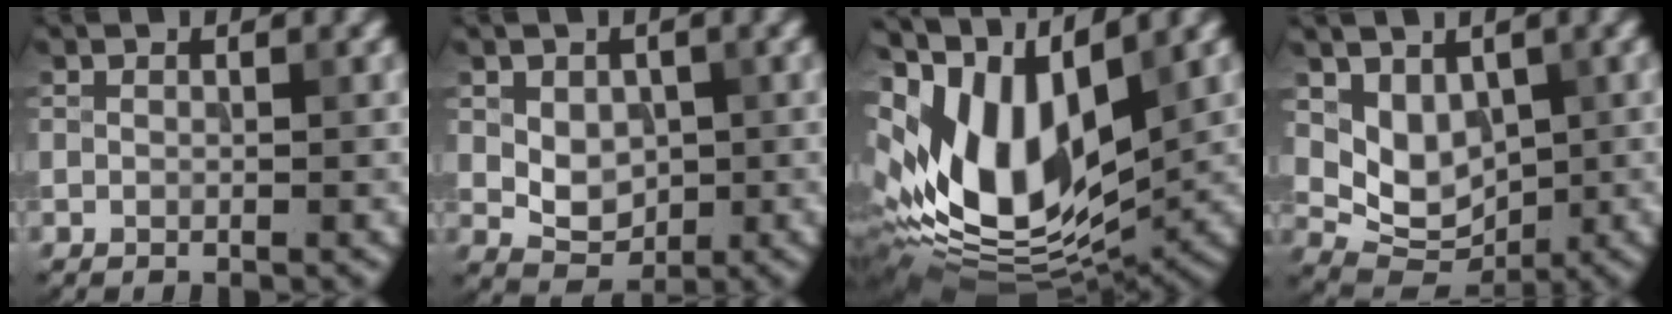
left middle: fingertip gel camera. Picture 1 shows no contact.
{"total": 3.3, "force": [0.2, 2.4, 2.2], "torque": [-0.036, -0.004, 0.008]}
{"total": 14.4, "force": [2.9, 7.7, 11.9], "torque": [-0.245, 0.002, 0.049]}
{"total": 4.8, "force": [1.4, 3.5, 2.9], "torque": [-0.051, -0.012, 0.034]}